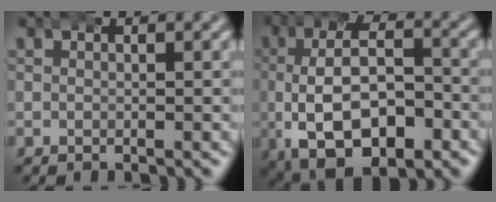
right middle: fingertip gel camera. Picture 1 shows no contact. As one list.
[{"total": 12.5, "force": [-2.9, 8.0, 9.1], "torque": [-0.177, -0.035, -0.028]}]